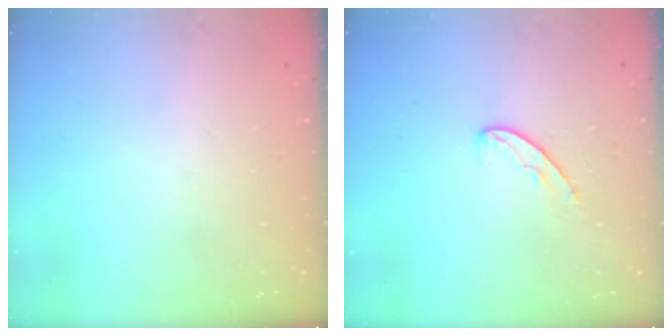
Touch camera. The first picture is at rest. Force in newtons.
{"total": 5.8, "press": 5.8, "slide": 0.3}